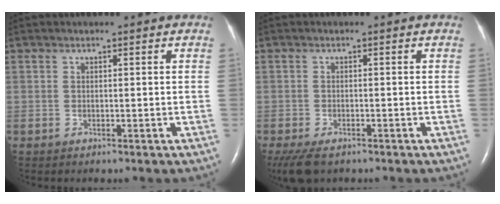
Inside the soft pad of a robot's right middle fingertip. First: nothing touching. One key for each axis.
{"total": 6.0, "fx": -4.3, "fy": 2.7, "fz": 3.3, "tx": -0.068, "ty": -0.013, "tz": -0.072}